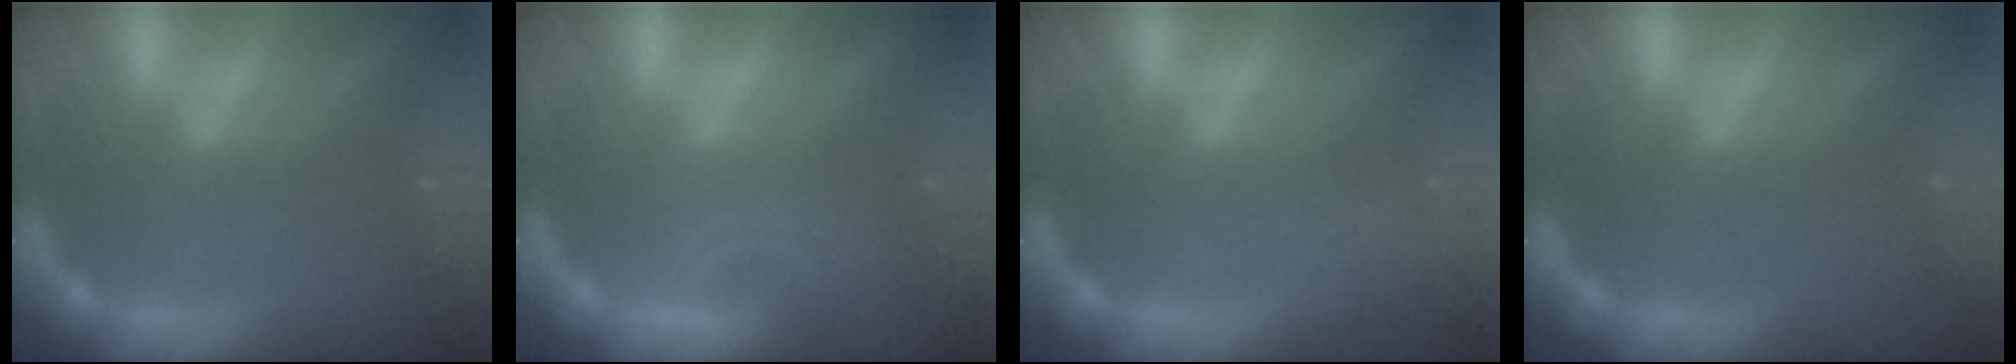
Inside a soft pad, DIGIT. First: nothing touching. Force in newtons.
{"total": 2.9}
{"total": 2.9}
{"total": 0.0}